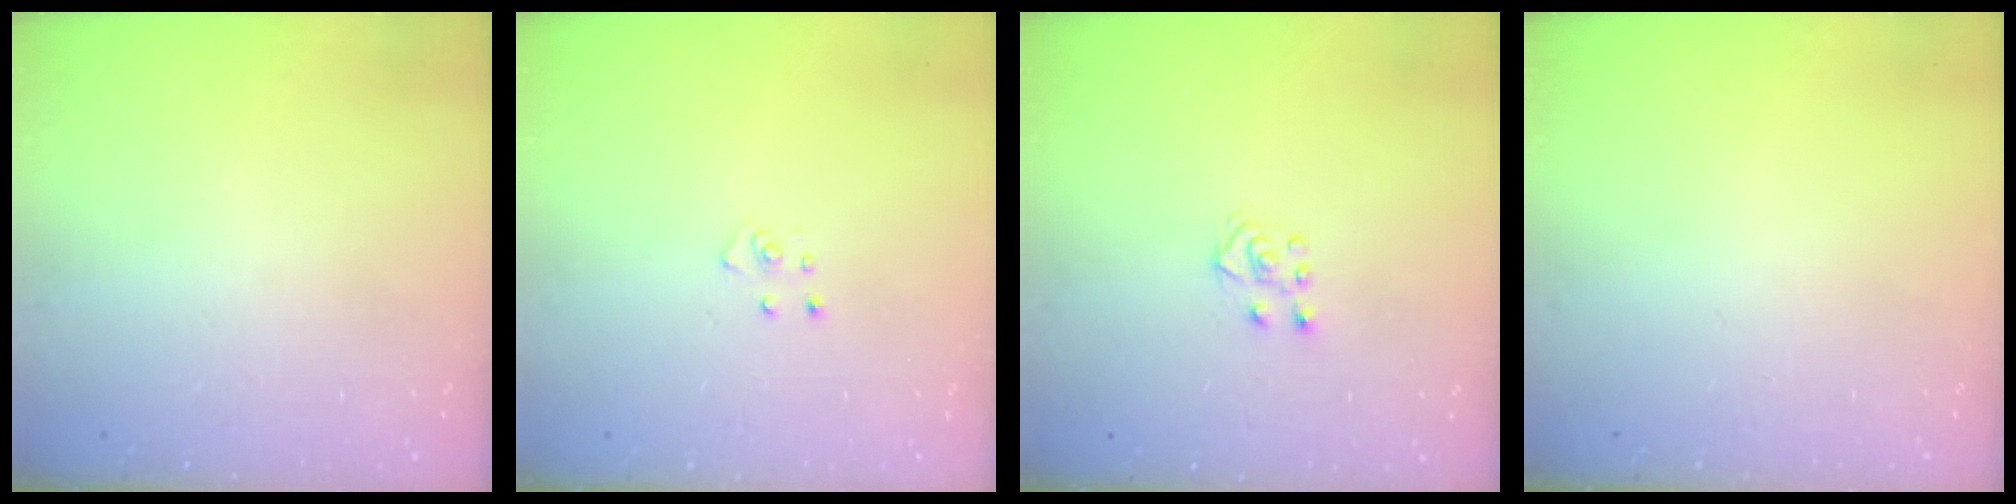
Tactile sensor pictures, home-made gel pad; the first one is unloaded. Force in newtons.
{"total": 3.4, "press": 3.4, "slide": 0.3}
{"total": 5.2, "press": 5.2, "slide": 0.4}
{"total": 0.0}